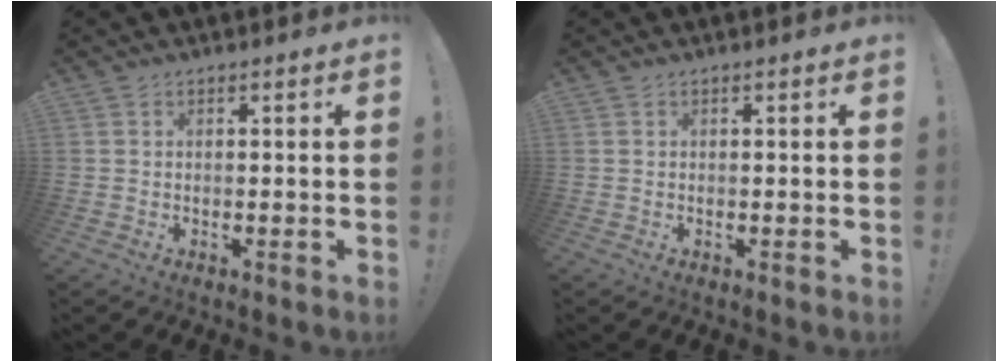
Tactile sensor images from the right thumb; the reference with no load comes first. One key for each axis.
{"total": 0.0}